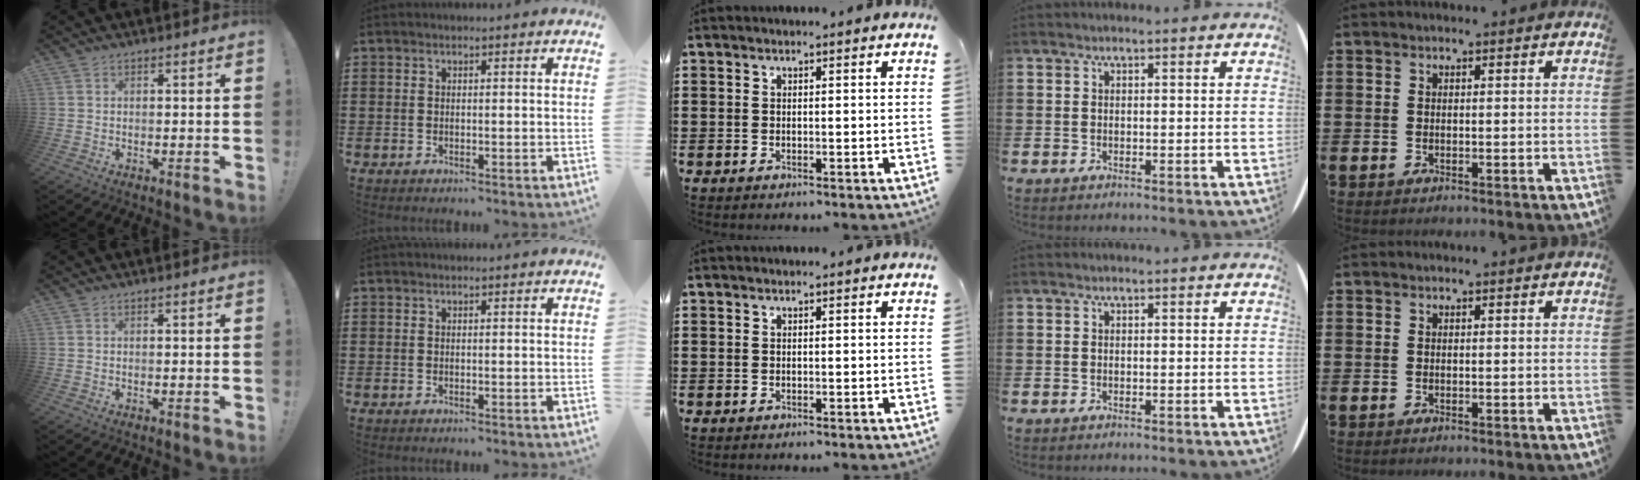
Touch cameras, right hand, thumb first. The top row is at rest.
{}